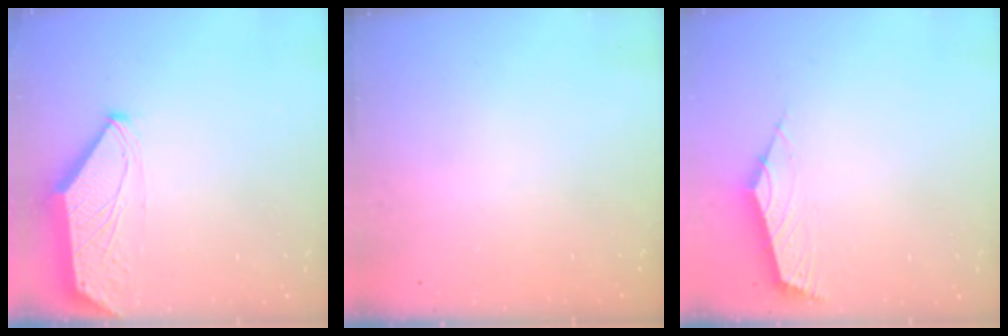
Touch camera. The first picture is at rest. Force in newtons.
{"total": 0.0}
{"total": 2.6, "press": 2.5, "slide": 0.6}